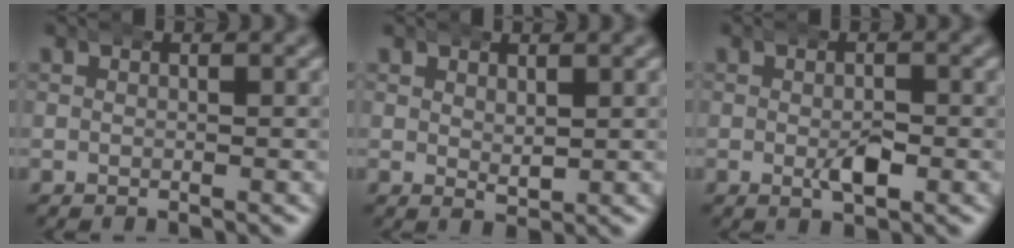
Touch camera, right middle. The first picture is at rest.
{"total": 1.3, "force": [0.7, 0.5, 1.0], "torque": [-0.021, -0.011, 0.020]}
{"total": 2.5, "force": [-0.6, 1.2, 2.1], "torque": [-0.039, -0.010, -0.007]}